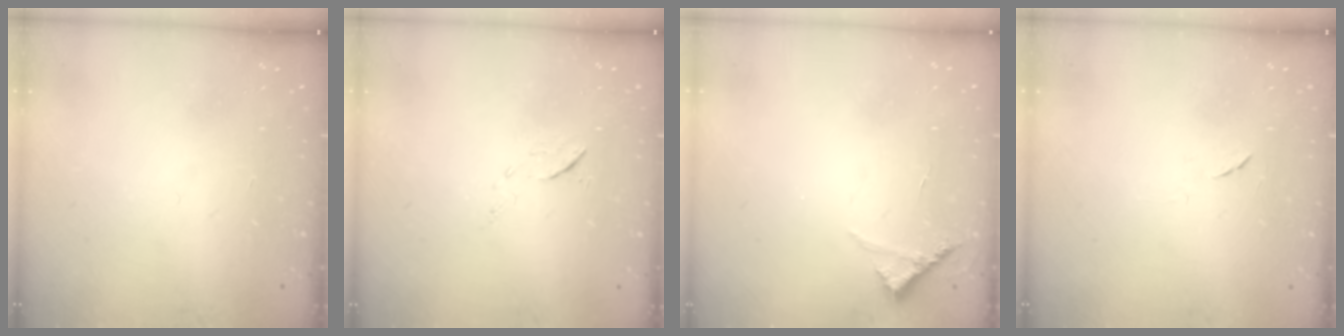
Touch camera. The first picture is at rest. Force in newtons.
{"total": 5.3, "press": 5.3, "slide": 0.6}
{"total": 5.0, "press": 5.0, "slide": 0.4}
{"total": 4.8, "press": 4.8, "slide": 0.5}